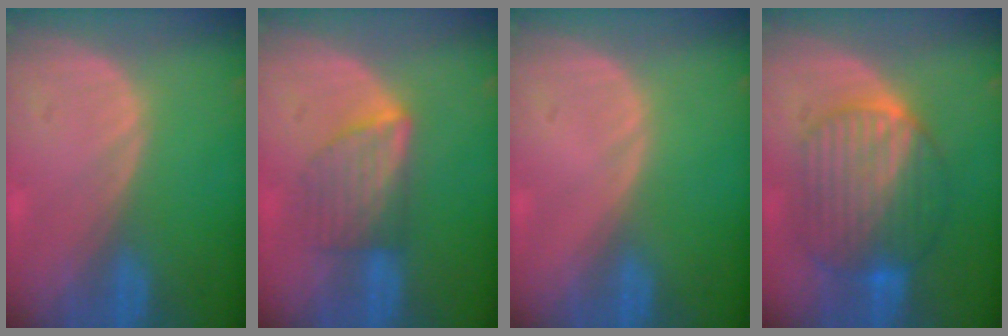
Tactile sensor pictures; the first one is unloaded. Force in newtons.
{"total": 5.9, "press": 5.7, "slide": 1.3}
{"total": 0.0}
{"total": 10.2, "press": 10.2, "slide": 0.9}